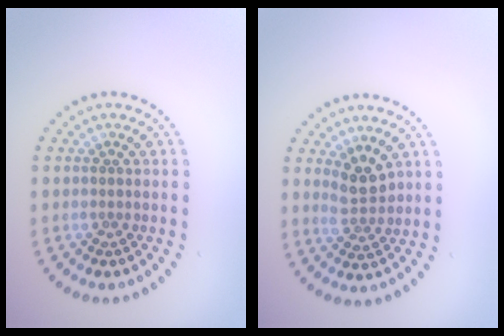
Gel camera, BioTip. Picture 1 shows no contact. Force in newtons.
{"total": 2.5, "press": 2.3, "slide": 1.0}